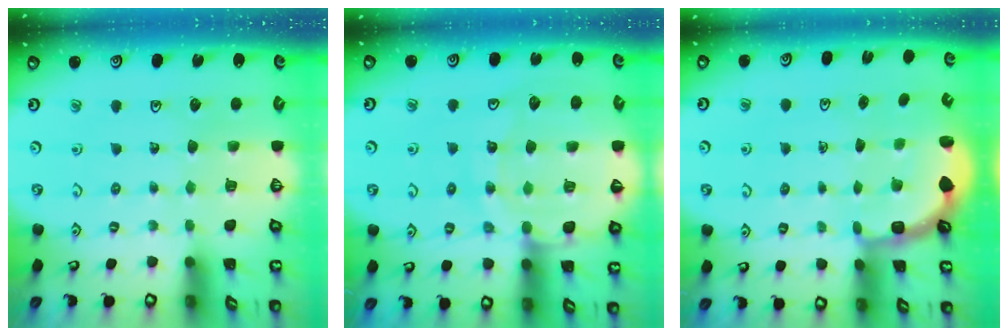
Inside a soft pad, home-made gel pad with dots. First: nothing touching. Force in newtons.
{"total": 13.7, "press": 13.6, "slide": 1.6}
{"total": 3.0, "press": 2.0, "slide": 2.2}